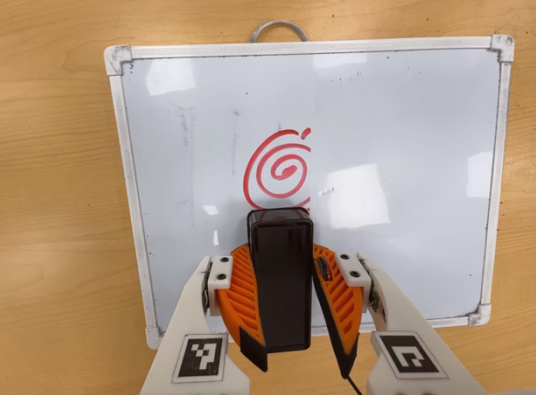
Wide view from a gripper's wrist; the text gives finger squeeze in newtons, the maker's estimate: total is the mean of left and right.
{"total": 9.6, "left": 10.2, "right": 8.9}